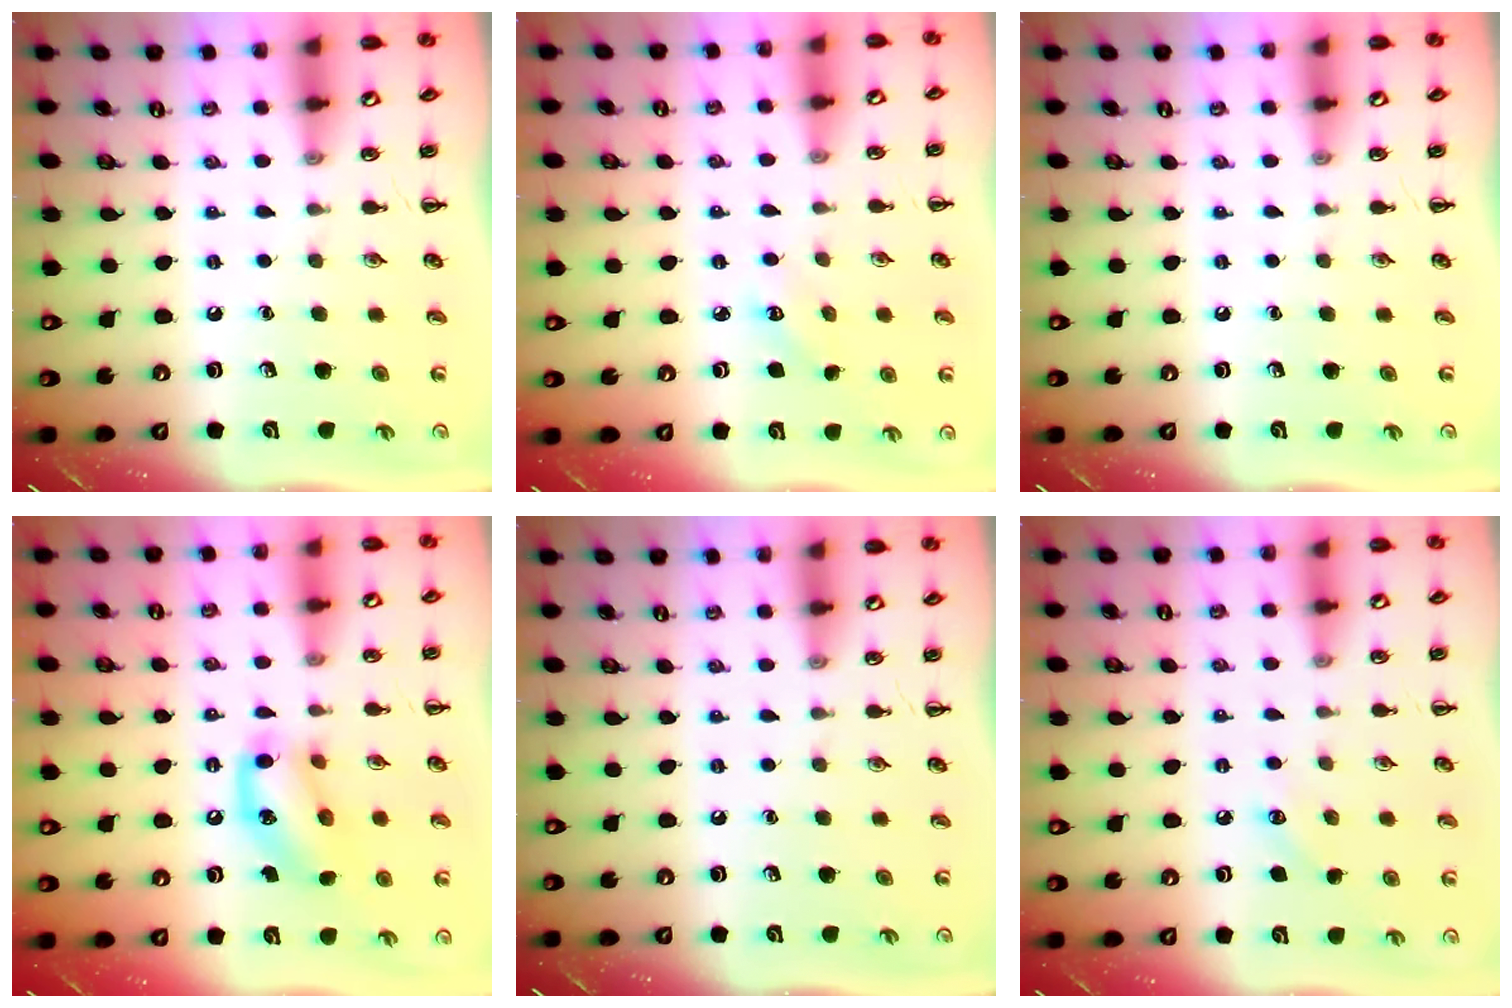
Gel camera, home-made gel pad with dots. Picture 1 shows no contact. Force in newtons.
{"total": 2.1, "press": 2.0, "slide": 0.6}
{"total": 0.0}
{"total": 13.9, "press": 13.7, "slide": 2.5}
{"total": 0.0}
{"total": 6.0, "press": 5.8, "slide": 1.8}